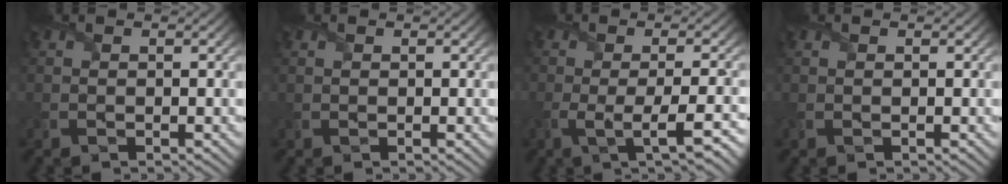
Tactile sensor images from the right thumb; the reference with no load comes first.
{"total": 0.0}
{"total": 5.9, "force": [-2.2, 1.0, 5.4], "torque": [-0.083, 0.001, -0.041]}
{"total": 0.0}